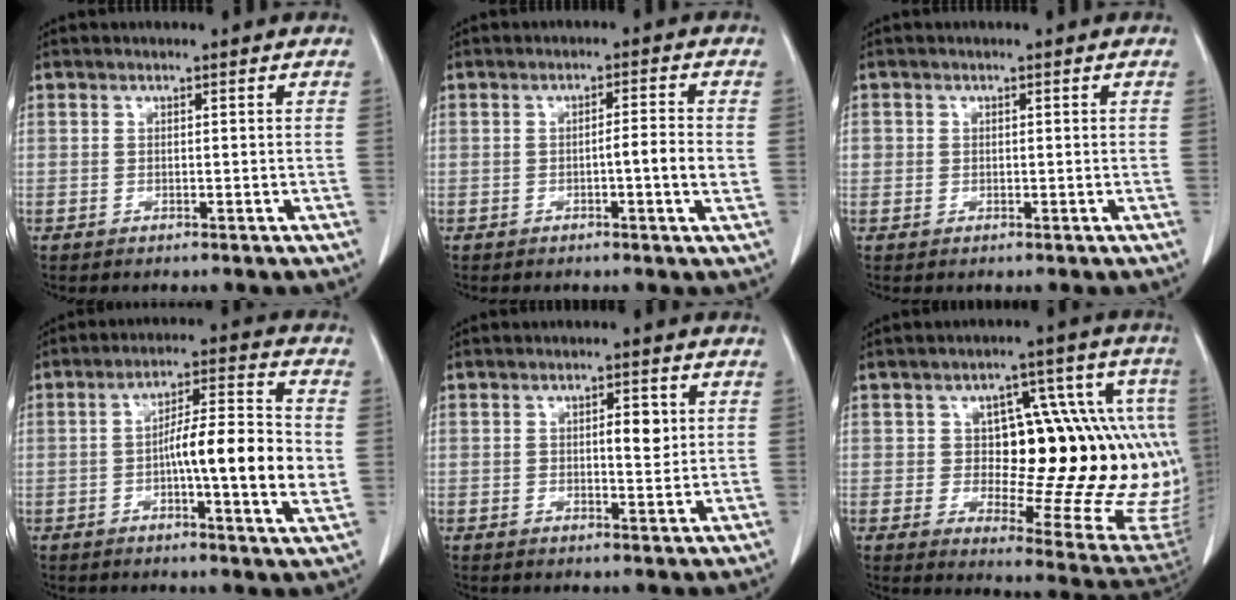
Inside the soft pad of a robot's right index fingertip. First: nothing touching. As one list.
[{"total": 3.9, "force": [-0.7, -0.2, 3.9], "torque": [-0.058, 0.000, -0.011]}, {"total": 1.2, "force": [0.1, 1.2, 0.2], "torque": [0.006, 0.004, 0.001]}, {"total": 12.9, "force": [-1.4, 1.3, 12.8], "torque": [-0.197, 0.006, -0.027]}, {"total": 3.6, "force": [0.7, 1.3, 3.3], "torque": [-0.047, -0.001, 0.009]}, {"total": 23.9, "force": [1.8, 7.7, 22.5], "torque": [-0.217, 0.036, 0.044]}]